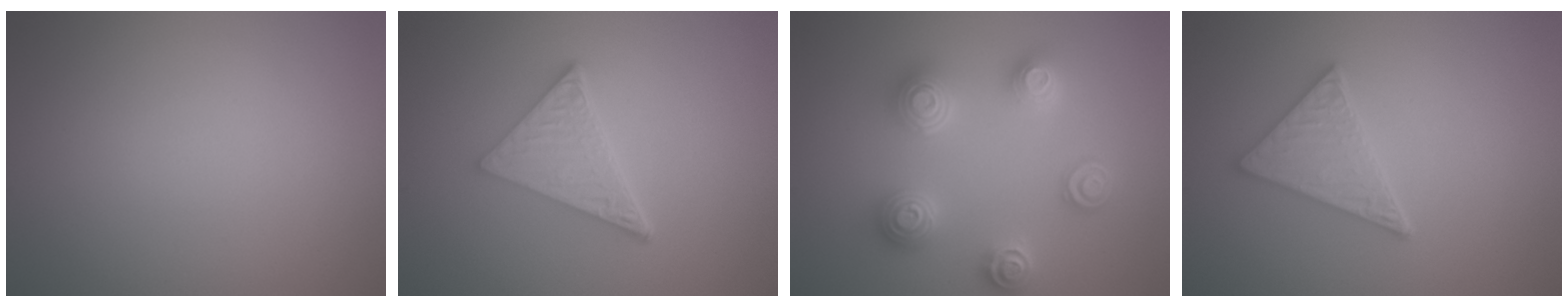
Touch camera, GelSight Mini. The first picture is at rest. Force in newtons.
{"total": 4.9, "press": 3.7, "slide": 3.2}
{"total": 4.9, "press": 4.8, "slide": 0.8}
{"total": 3.7, "press": 3.3, "slide": 1.7}